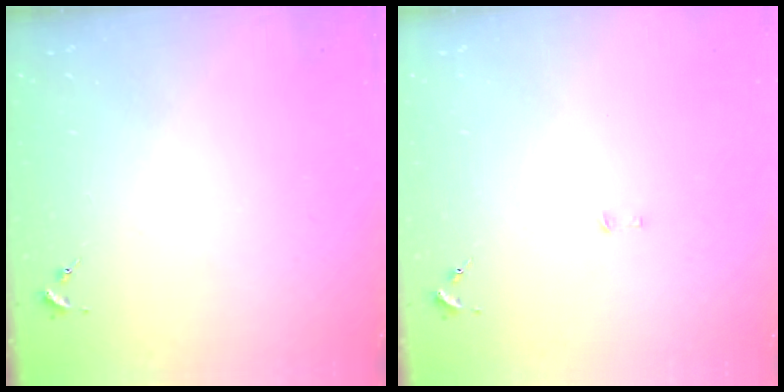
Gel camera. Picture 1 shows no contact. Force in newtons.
{"total": 2.6, "press": 2.6, "slide": 0.2}